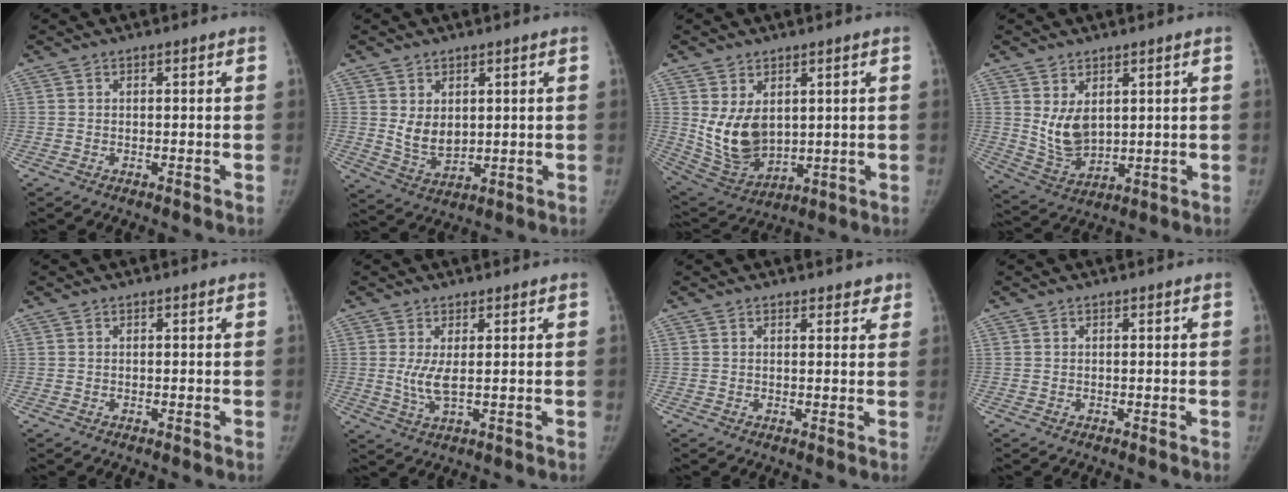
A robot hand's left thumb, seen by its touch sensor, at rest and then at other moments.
{"total": 6.1, "force": [1.3, 4.2, 4.1], "torque": [-0.053, -0.019, 0.041]}
{"total": 11.1, "force": [2.0, 7.5, 7.9], "torque": [-0.122, -0.022, 0.065]}
{"total": 7.5, "force": [2.1, 4.7, 5.4], "torque": [-0.082, -0.023, 0.060]}
{"total": 0.0}
{"total": 3.9, "force": [0.4, 1.0, 3.7], "torque": [-0.086, -0.013, 0.011]}
{"total": 2.5, "force": [2.0, 1.2, 0.9], "torque": [0.014, -0.007, 0.019]}
{"total": 0.0}